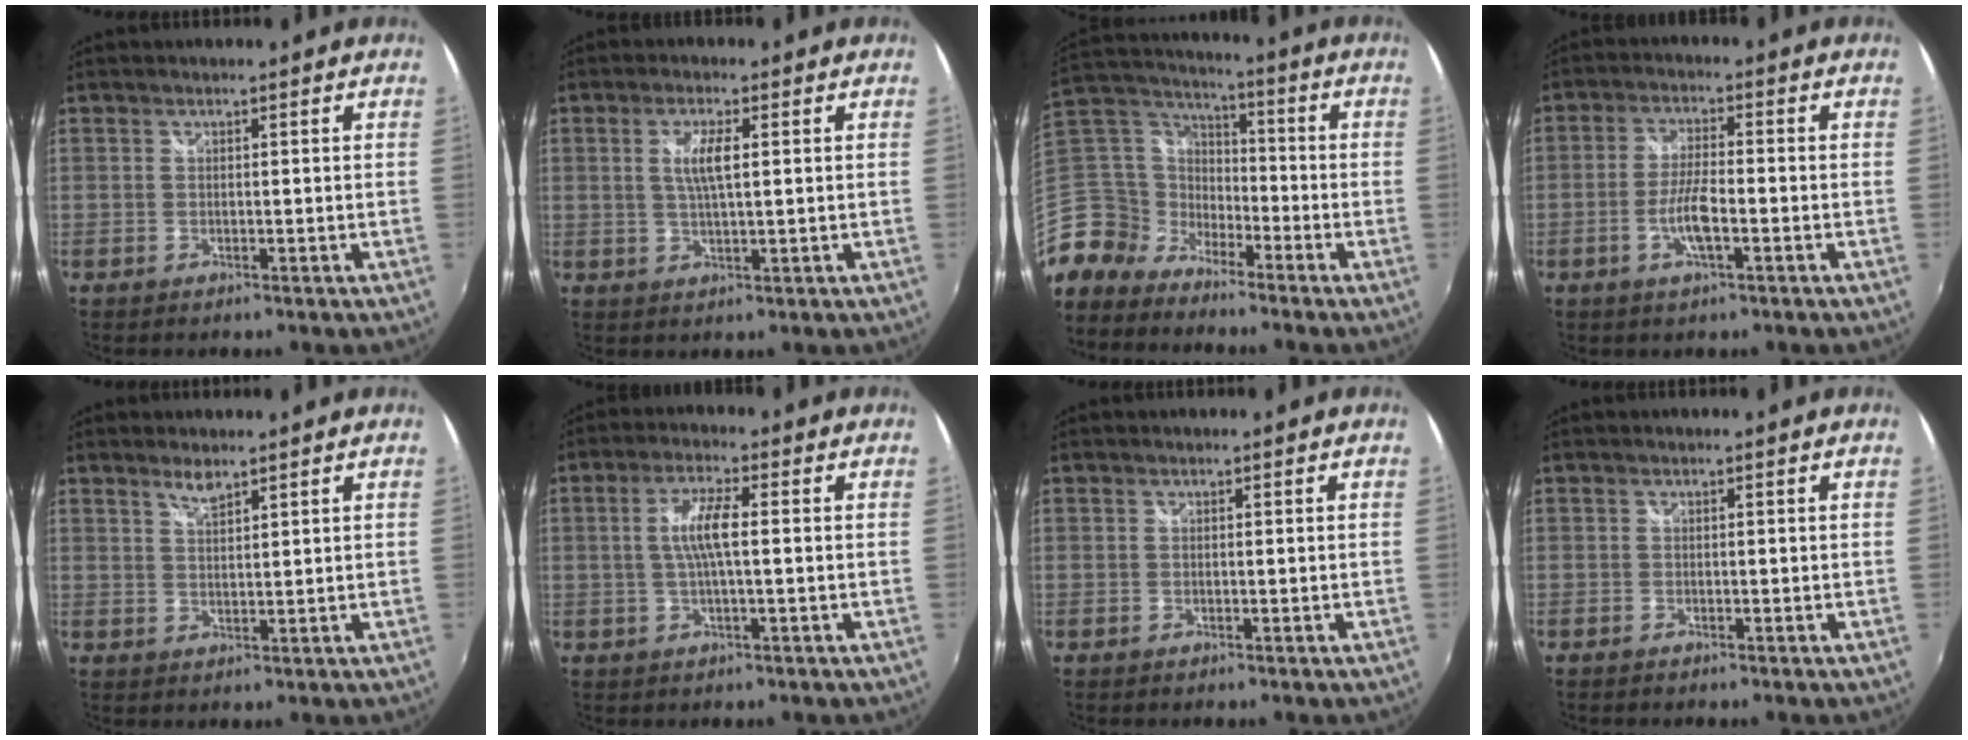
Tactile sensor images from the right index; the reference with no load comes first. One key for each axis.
{"total": 4.6, "fx": 0.9, "fy": 0.9, "fz": 4.4, "tx": -0.084, "ty": -0.002, "tz": 0.018}
{"total": 11.2, "fx": -8.6, "fy": 7.0, "fz": 1.6, "tx": -0.069, "ty": 0.036, "tz": -0.193}
{"total": 5.9, "fx": -2.2, "fy": 1.2, "fz": 5.4, "tx": -0.110, "ty": -0.002, "tz": -0.042}
{"total": 2.6, "fx": 2.2, "fy": 0.5, "fz": 1.4, "tx": -0.025, "ty": 0.001, "tz": 0.039}
{"total": 6.1, "fx": 0.2, "fy": 1.0, "fz": 6.0, "tx": -0.113, "ty": 0.002, "tz": 0.007}
{"total": 0.0}
{"total": 0.5, "fx": -0.5, "fy": 0.1, "fz": 0.0, "tx": -0.002, "ty": -0.004, "tz": -0.012}